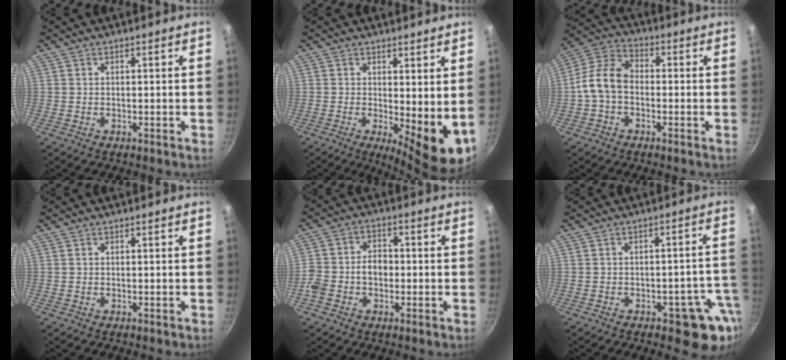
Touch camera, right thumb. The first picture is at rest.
{"total": 9.9, "force": [-0.2, 3.5, 9.2], "torque": [-0.124, -0.021, 0.008]}
{"total": 9.8, "force": [-1.2, 6.9, 6.9], "torque": [-0.126, 0.033, -0.037]}
{"total": 0.0}
{"total": 7.7, "force": [-1.4, 5.6, 5.2], "torque": [-0.091, 0.029, -0.032]}
{"total": 10.1, "force": [-4.7, 4.0, 7.9], "torque": [-0.064, 0.034, -0.053]}